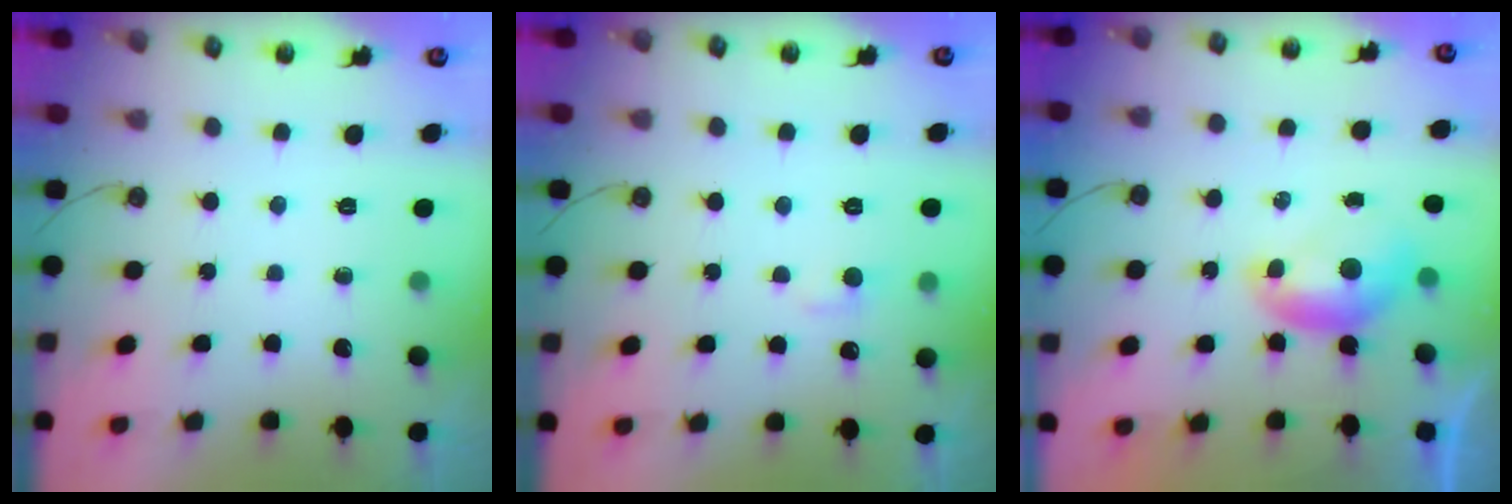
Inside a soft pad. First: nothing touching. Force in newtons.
{"total": 2.7, "press": 2.6, "slide": 0.5}
{"total": 0.0}